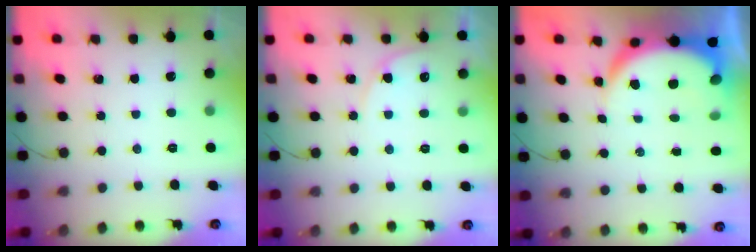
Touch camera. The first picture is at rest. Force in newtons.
{"total": 4.3, "press": 4.3, "slide": 0.5}
{"total": 8.9, "press": 8.9, "slide": 1.0}